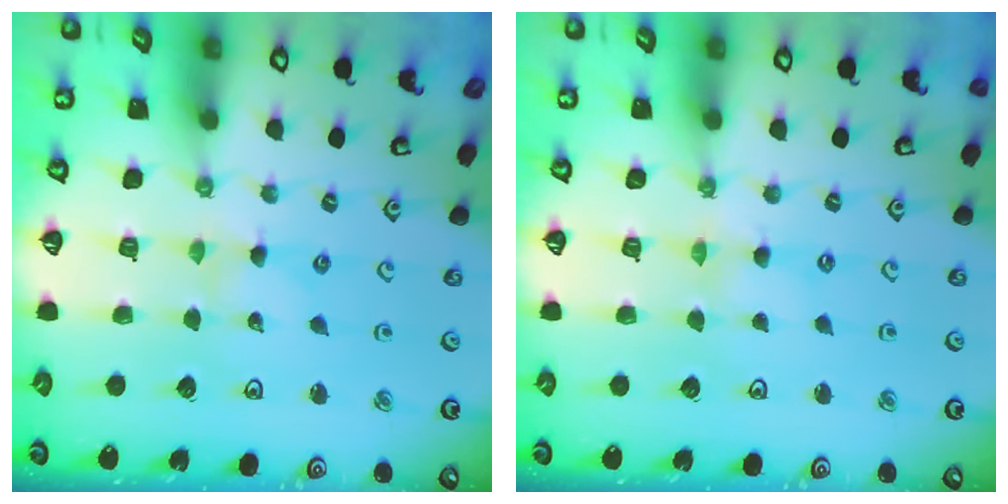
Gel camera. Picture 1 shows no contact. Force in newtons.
{"total": 0.0}